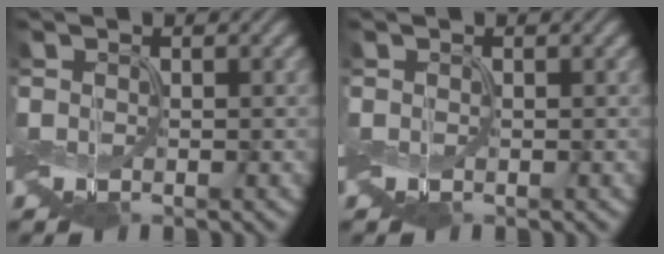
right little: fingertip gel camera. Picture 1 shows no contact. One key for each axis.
{"total": 0.0}